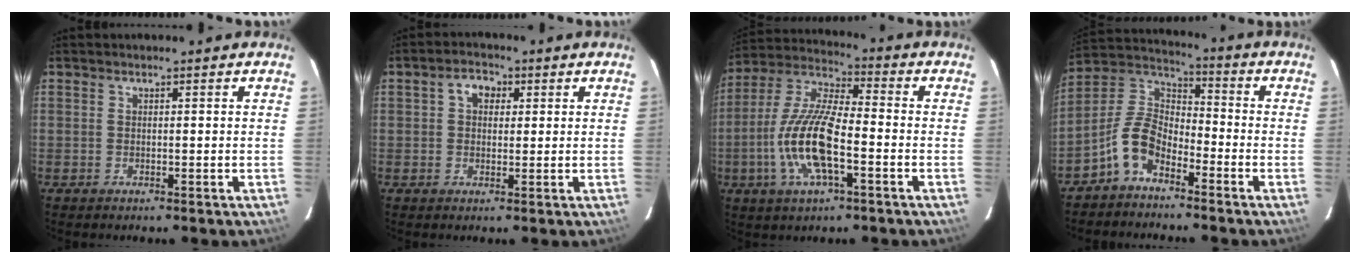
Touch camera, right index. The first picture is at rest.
{"total": 3.7, "force": [1.0, 2.9, 2.1], "torque": [-0.035, 0.016, 0.017]}
{"total": 14.6, "force": [-4.5, 4.4, 13.2], "torque": [-0.277, -0.003, -0.093]}
{"total": 9.1, "force": [-5.6, 4.8, 5.3], "torque": [-0.117, 0.025, -0.118]}